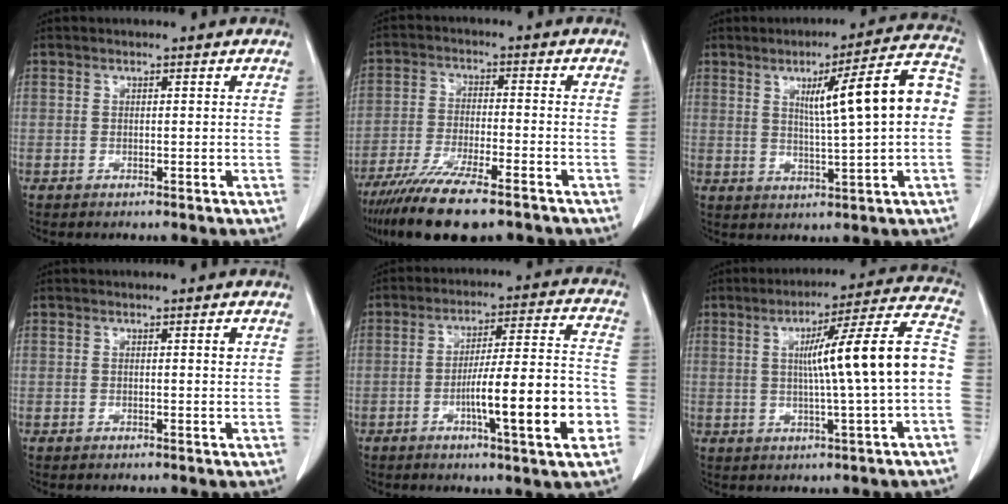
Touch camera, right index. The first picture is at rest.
{"total": 14.2, "force": [-10.7, 2.1, 9.0], "torque": [-0.168, -0.036, -0.180]}
{"total": 12.9, "force": [1.6, 0.5, 12.8], "torque": [-0.179, 0.025, 0.023]}
{"total": 0.9, "force": [0.3, 0.0, 0.9], "torque": [-0.014, 0.001, 0.003]}
{"total": 16.0, "force": [-5.1, 1.0, 15.1], "torque": [-0.235, 0.007, -0.077]}
{"total": 14.6, "force": [-0.2, -0.6, 14.6], "torque": [-0.206, 0.024, -0.005]}